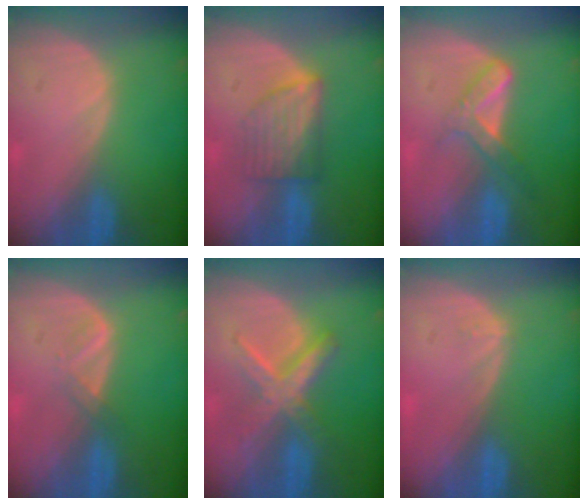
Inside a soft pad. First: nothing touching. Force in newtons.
{"total": 5.9, "press": 5.6, "slide": 1.8}
{"total": 5.3, "press": 4.6, "slide": 2.7}
{"total": 1.8, "press": 1.7, "slide": 0.3}
{"total": 5.9, "press": 5.9, "slide": 0.2}
{"total": 0.6, "press": 0.4, "slide": 0.5}